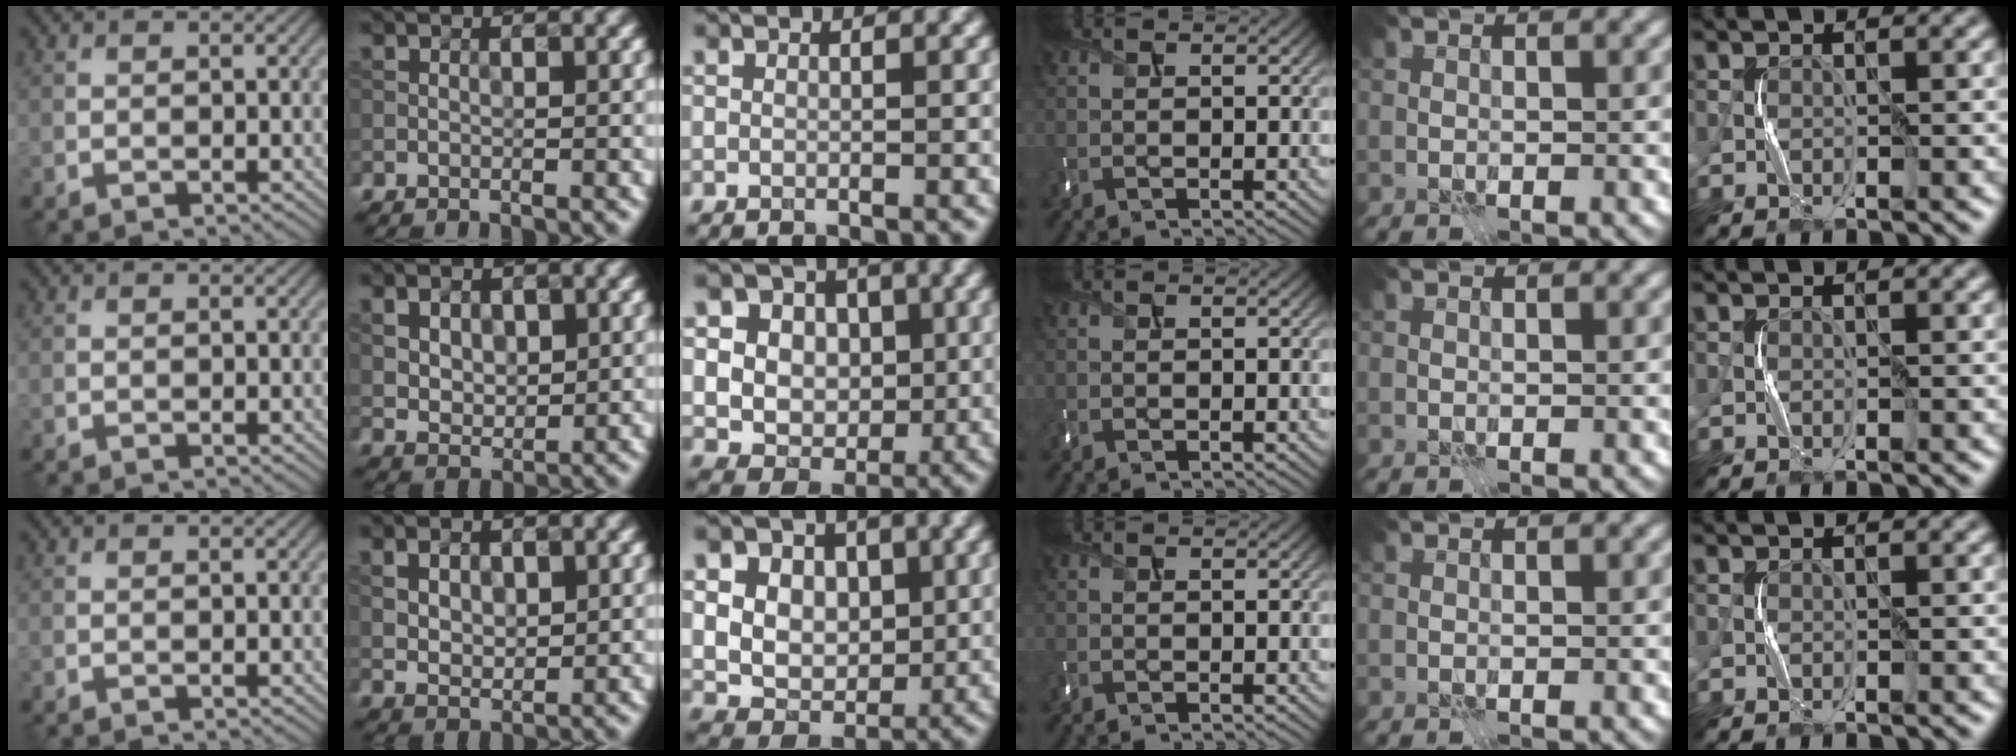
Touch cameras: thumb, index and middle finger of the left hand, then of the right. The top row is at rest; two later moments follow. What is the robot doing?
{"motion": "press", "object": "memory foam"}